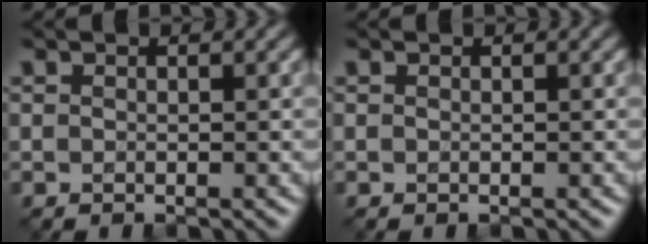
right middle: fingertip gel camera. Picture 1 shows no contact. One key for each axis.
{"total": 0.0}